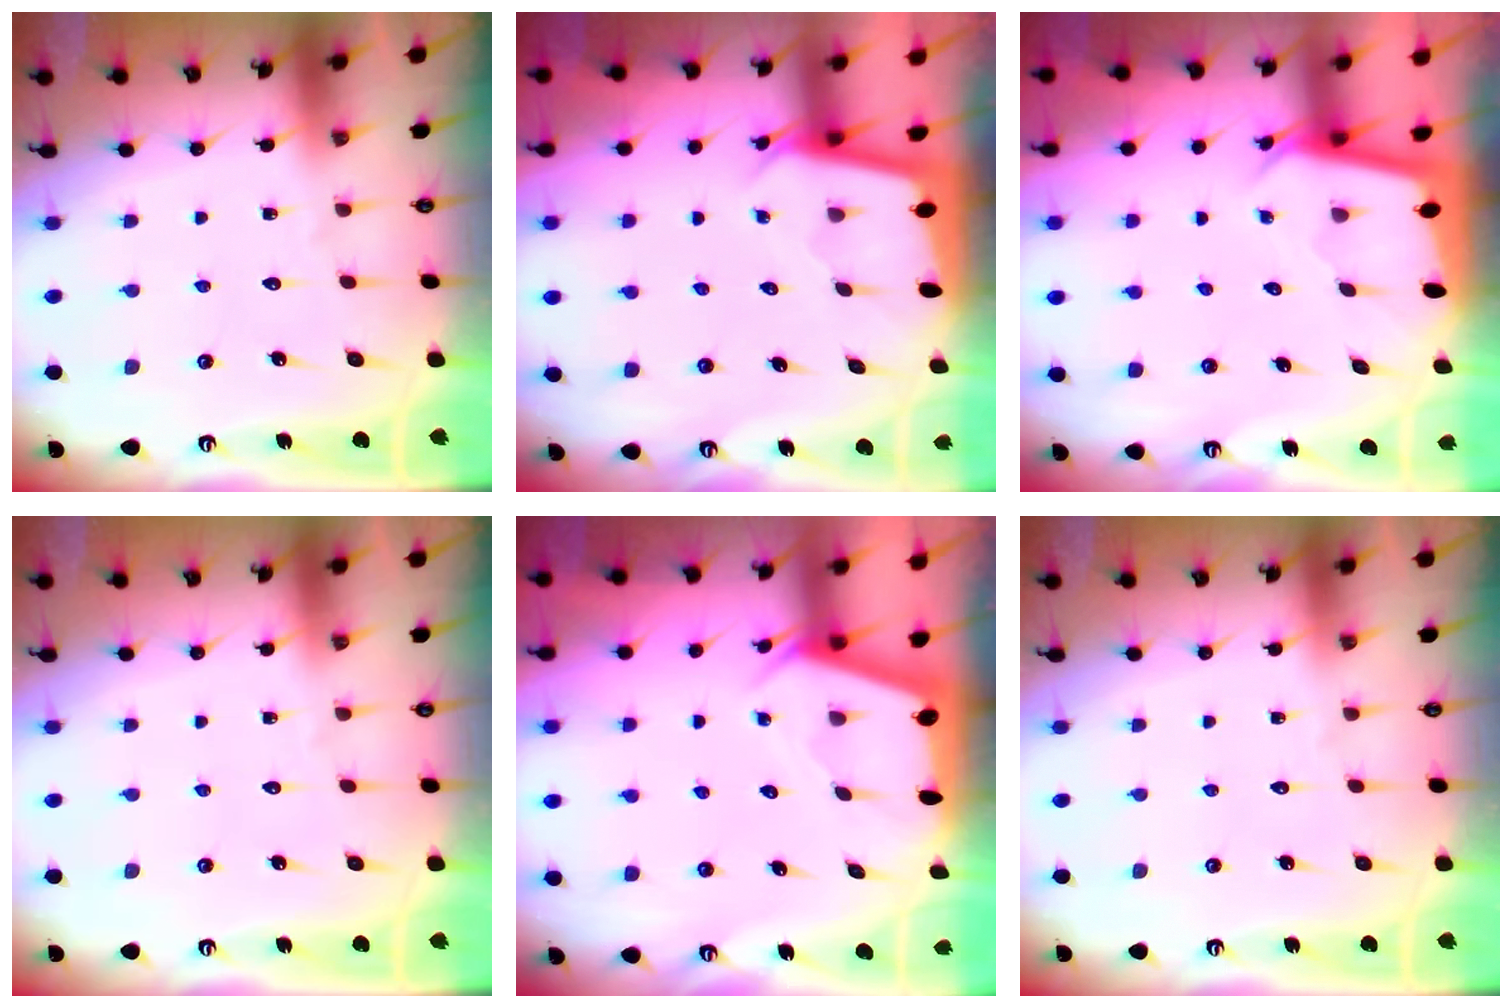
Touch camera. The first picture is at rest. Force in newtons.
{"total": 2.0, "press": 2.0, "slide": 0.1}
{"total": 2.1, "press": 2.1, "slide": 0.1}
{"total": 0.0}
{"total": 2.5, "press": 2.5, "slide": 0.3}
{"total": 0.0}